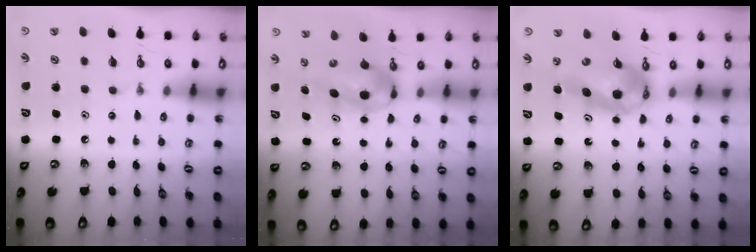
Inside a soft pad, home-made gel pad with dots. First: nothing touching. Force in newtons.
{"total": 5.8, "press": 5.2, "slide": 2.6}
{"total": 9.6, "press": 9.5, "slide": 0.9}